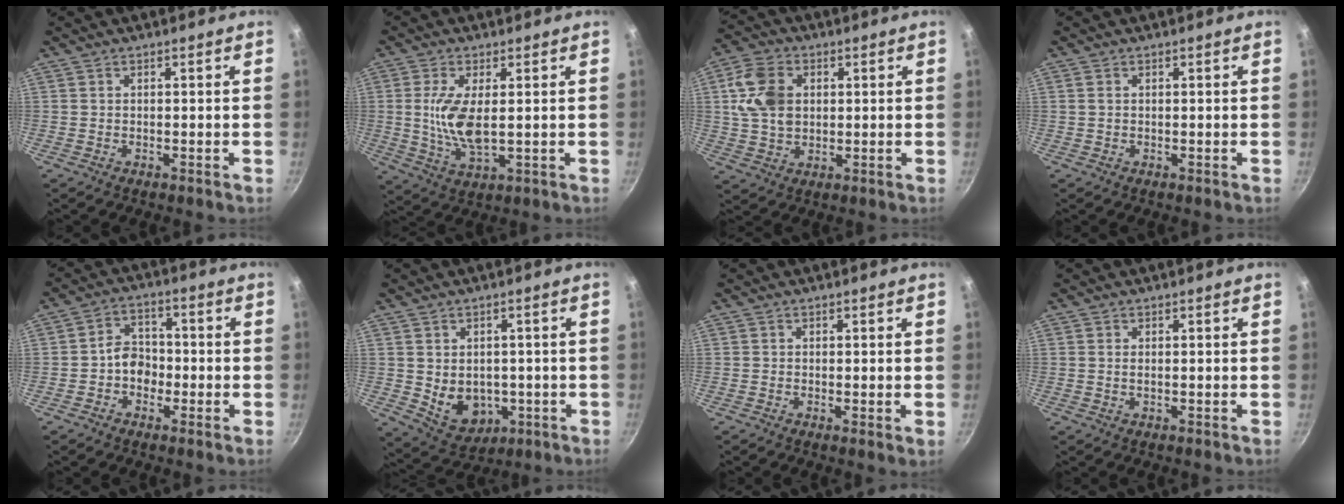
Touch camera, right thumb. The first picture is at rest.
{"total": 9.0, "force": [0.6, 3.7, 8.2], "torque": [-0.173, -0.016, 0.019]}
{"total": 10.7, "force": [2.0, 7.5, 7.2], "torque": [-0.133, 0.006, 0.039]}
{"total": 0.8, "force": [0.1, 0.6, 0.6], "torque": [-0.014, 0.001, 0.004]}
{"total": 6.2, "force": [-1.4, 4.9, 3.5], "torque": [-0.030, 0.023, -0.038]}
{"total": 8.7, "force": [-1.2, 6.8, 5.3], "torque": [-0.058, 0.000, 0.003]}
{"total": 1.5, "force": [0.0, 0.3, 1.4], "torque": [-0.027, -0.007, -0.005]}
{"total": 0.7, "force": [0.1, 0.2, 0.6], "torque": [-0.015, 0.001, 0.003]}